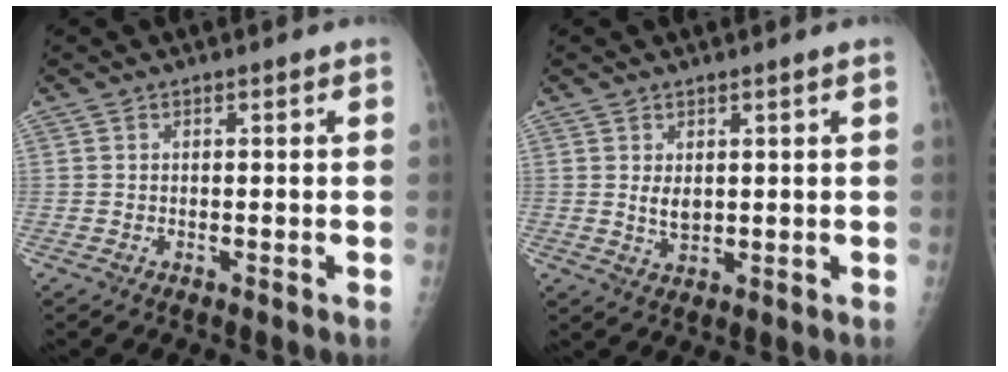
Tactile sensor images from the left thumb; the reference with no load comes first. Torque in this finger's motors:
{"motor_torque": [0.33, 0.48, 0.73, -0.07, 0.03]}